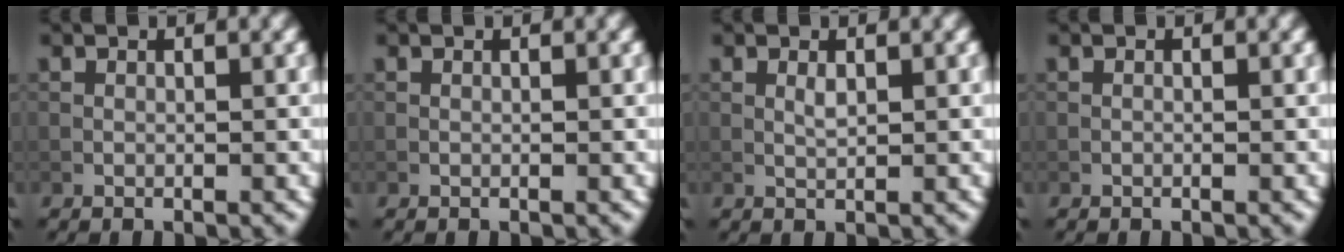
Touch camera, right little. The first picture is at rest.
{"total": 0.0}
{"total": 0.8, "force": [0.2, 0.2, 0.7], "torque": [-0.017, 0.000, 0.004]}
{"total": 0.0}